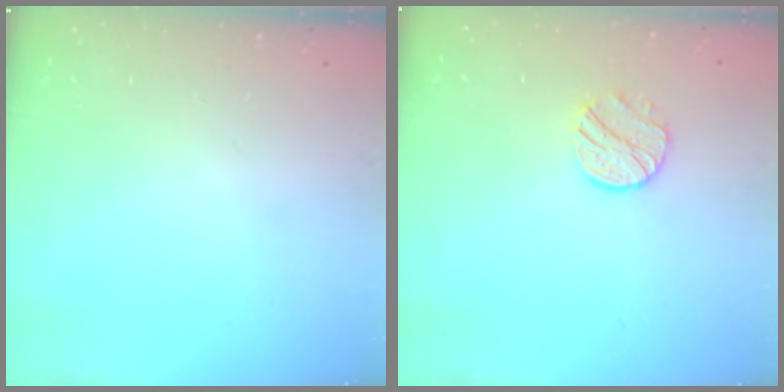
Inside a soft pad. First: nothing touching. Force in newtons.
{"total": 8.6, "press": 8.5, "slide": 0.1}